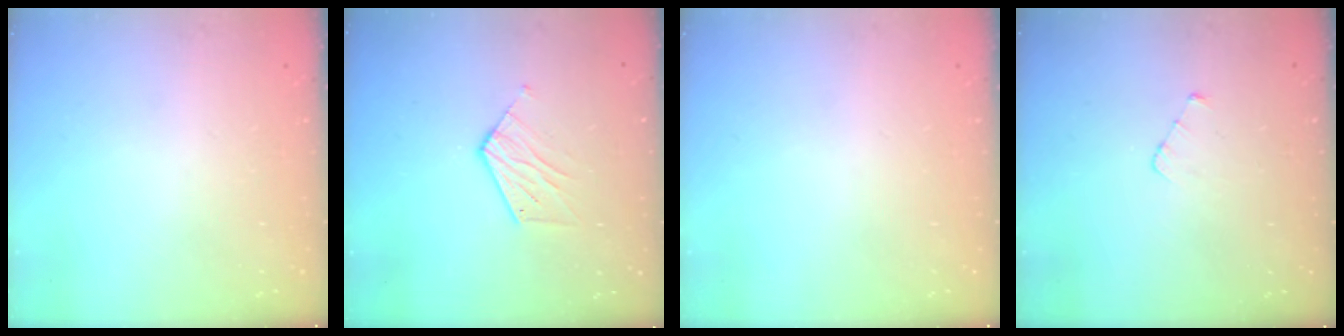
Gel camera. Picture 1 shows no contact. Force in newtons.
{"total": 8.0, "press": 8.0, "slide": 0.4}
{"total": 0.0}
{"total": 2.9, "press": 2.9, "slide": 0.3}